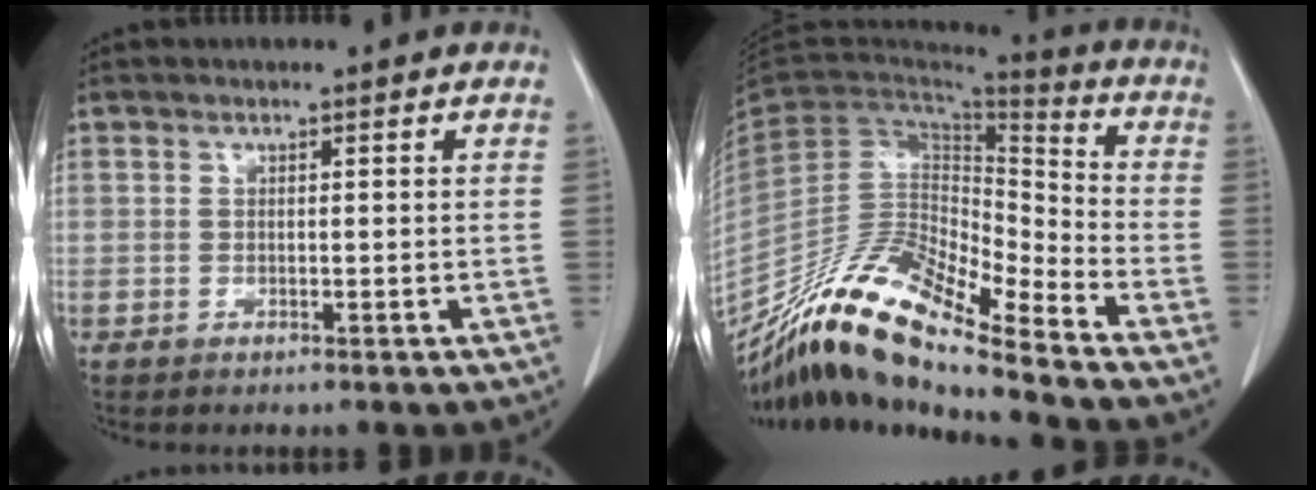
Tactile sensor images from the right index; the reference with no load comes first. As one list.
[{"total": 15.9, "force": [-13.6, 1.4, 8.2], "torque": [-0.151, 0.026, -0.252]}]